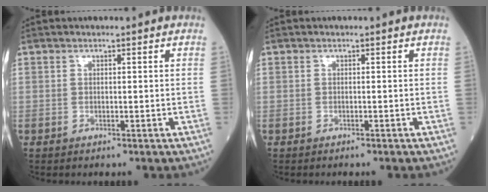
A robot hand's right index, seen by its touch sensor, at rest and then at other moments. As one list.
[{"total": 0.7, "force": [-0.6, 0.1, 0.3], "torque": [-0.010, -0.002, -0.009]}]